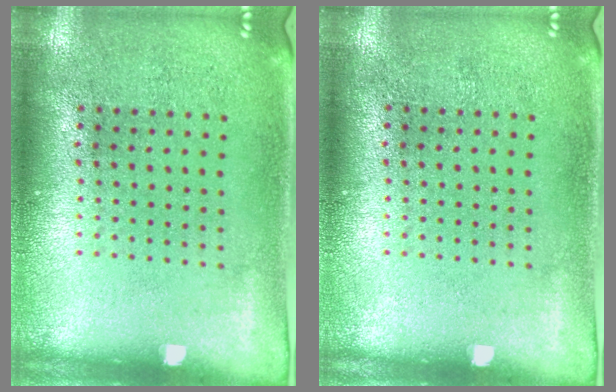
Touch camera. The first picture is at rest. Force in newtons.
{"total": 0.0}